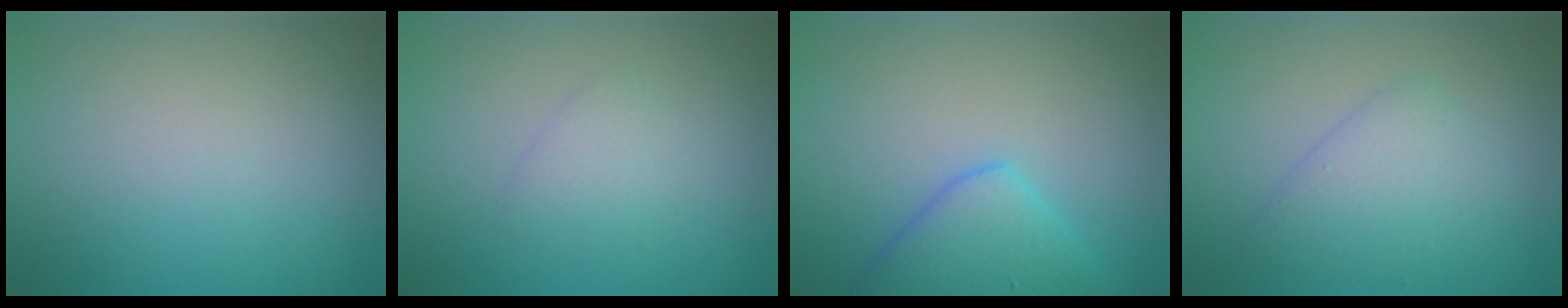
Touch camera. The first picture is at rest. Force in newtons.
{"total": 1.6, "press": 1.6, "slide": 0.1}
{"total": 4.2, "press": 4.2, "slide": 0.3}
{"total": 3.1, "press": 3.1, "slide": 0.1}